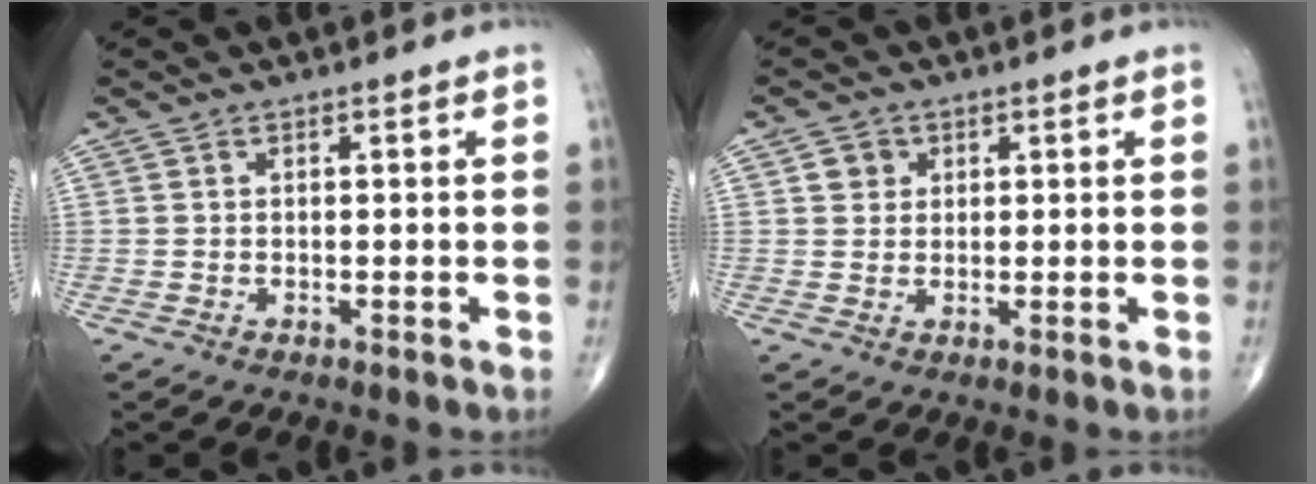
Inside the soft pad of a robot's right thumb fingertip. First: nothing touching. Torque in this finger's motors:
{"motor_torque": [-0.34, 0.53, 0.19, 0.09, 0.00]}